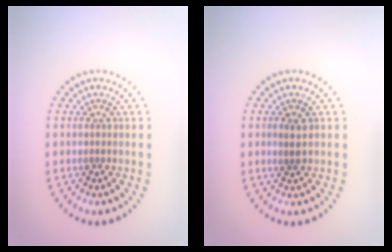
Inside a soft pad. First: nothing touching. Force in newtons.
{"total": 1.1, "press": 1.0, "slide": 0.4}